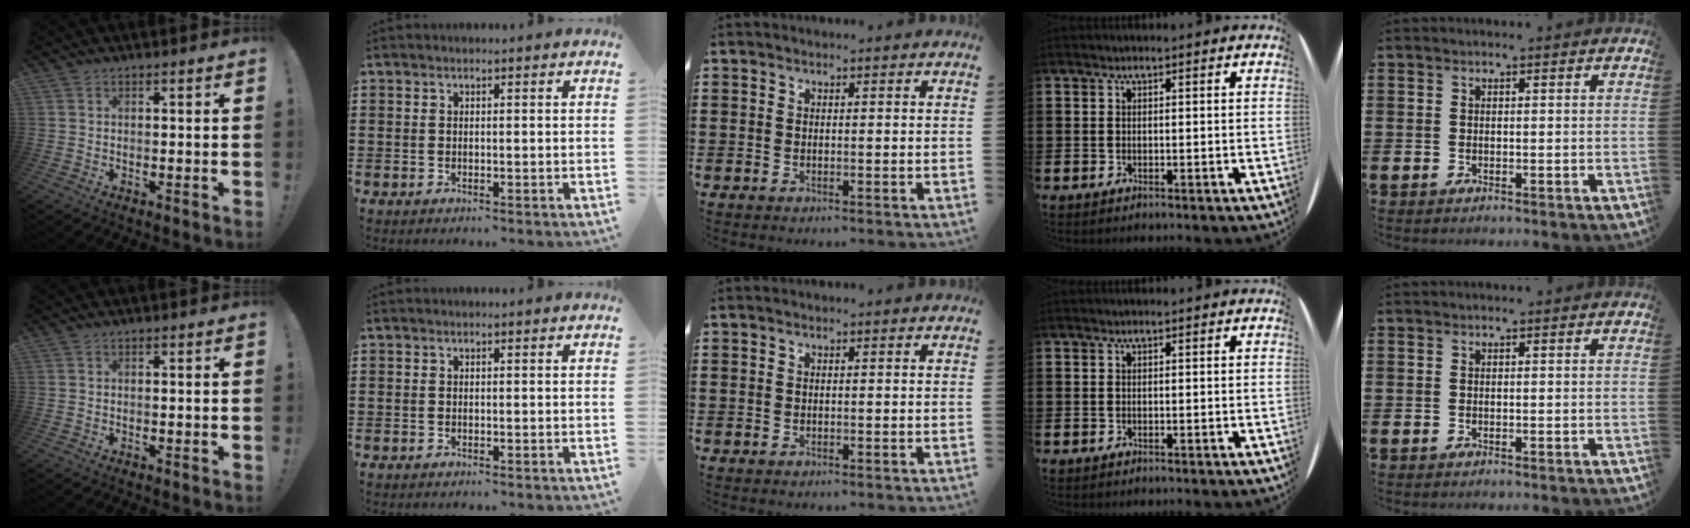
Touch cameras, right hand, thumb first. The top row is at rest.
{}